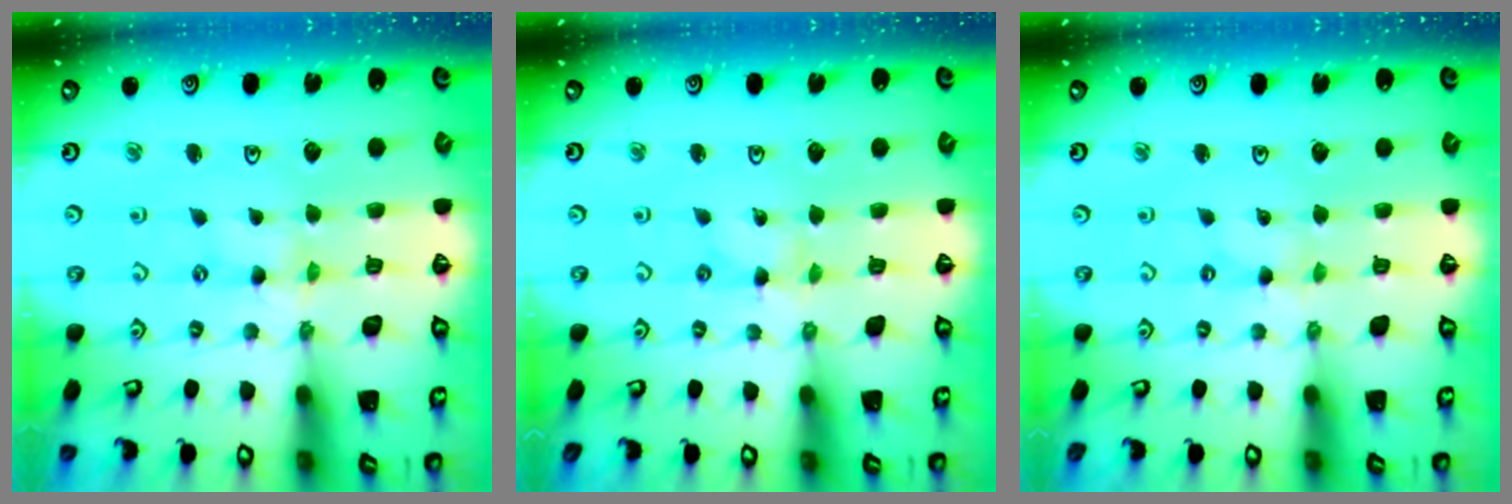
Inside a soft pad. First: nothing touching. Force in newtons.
{"total": 0.0}
{"total": 0.0}